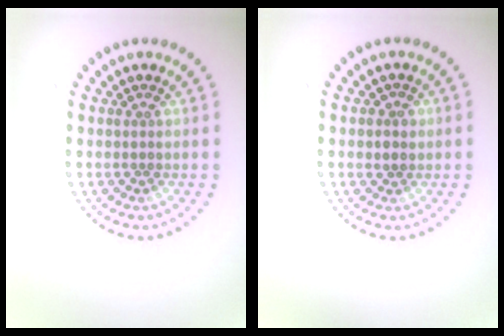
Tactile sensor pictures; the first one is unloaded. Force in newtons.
{"total": 1.0, "press": 0.9, "slide": 0.4}